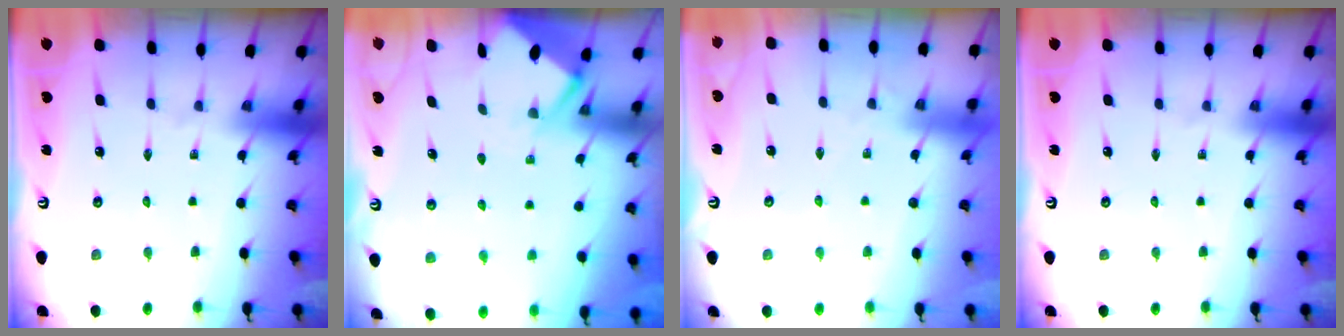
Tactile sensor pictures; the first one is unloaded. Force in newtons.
{"total": 2.8, "press": 2.8, "slide": 0.2}
{"total": 2.1, "press": 2.1, "slide": 0.4}
{"total": 0.0}